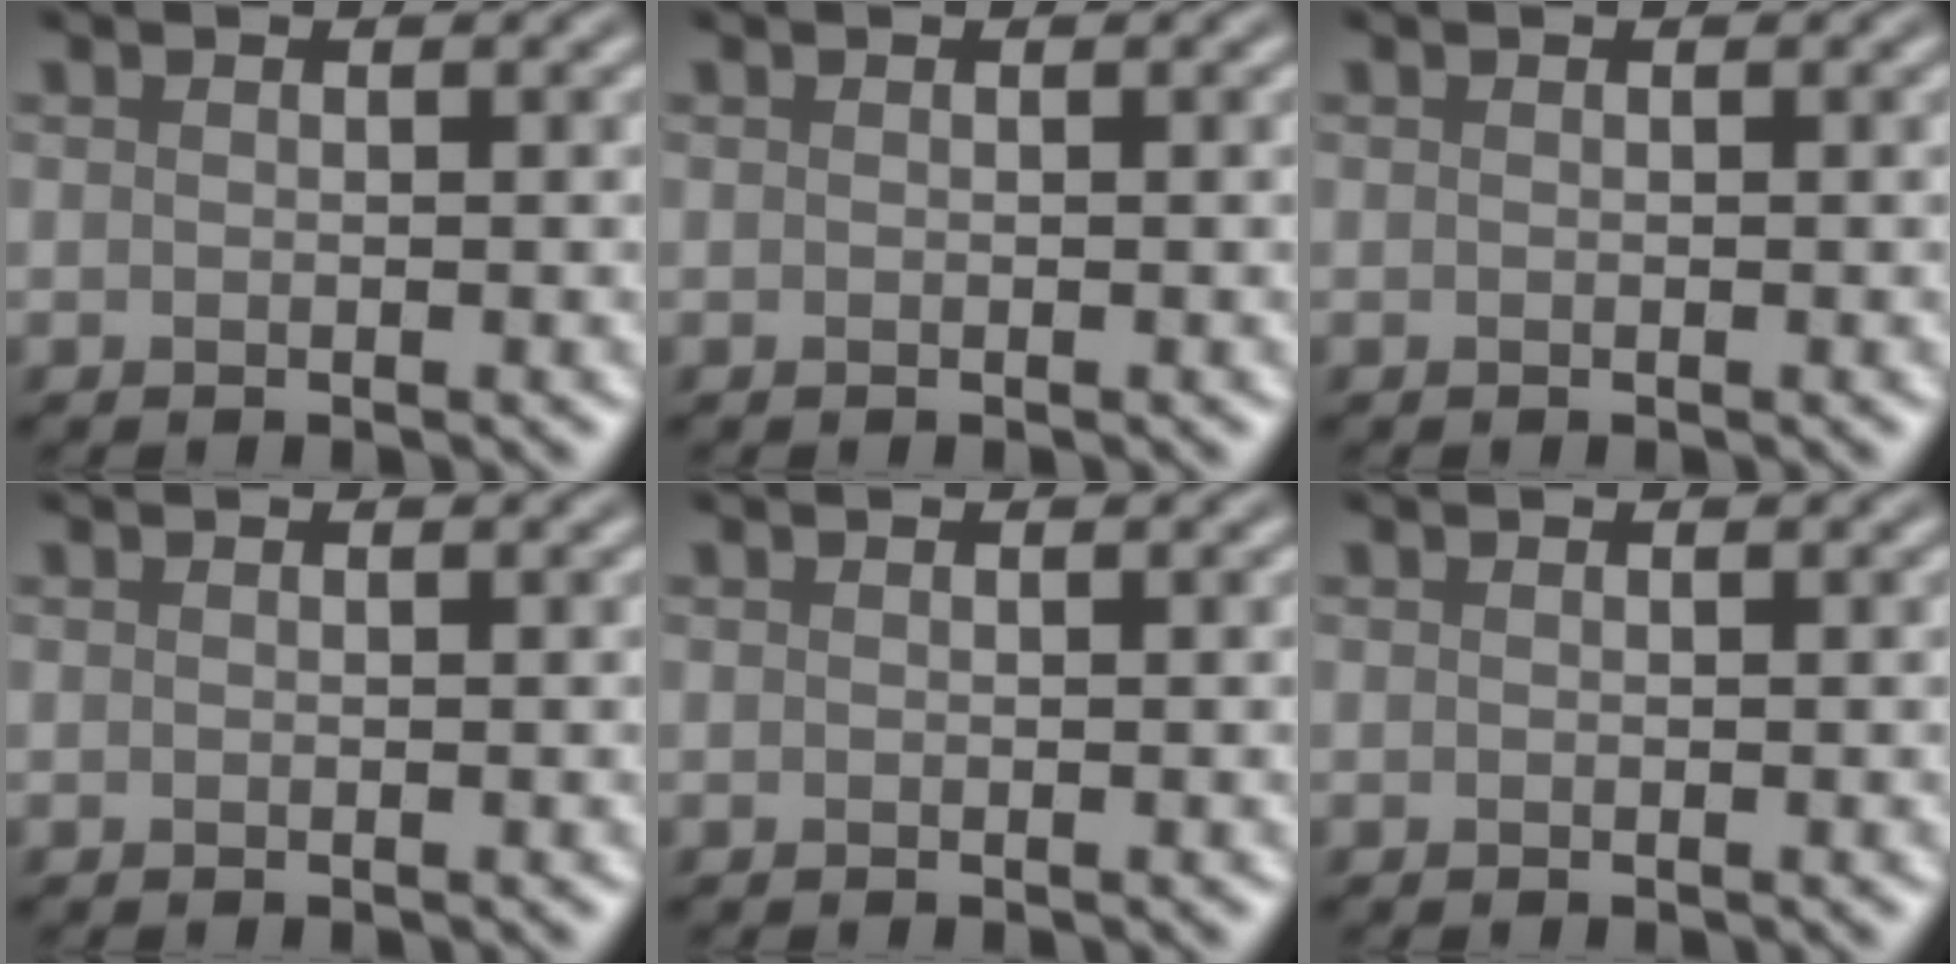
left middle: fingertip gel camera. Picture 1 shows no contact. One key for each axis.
{"total": 0.0}
{"total": 0.0}
{"total": 0.0}
{"total": 0.0}
{"total": 0.0}